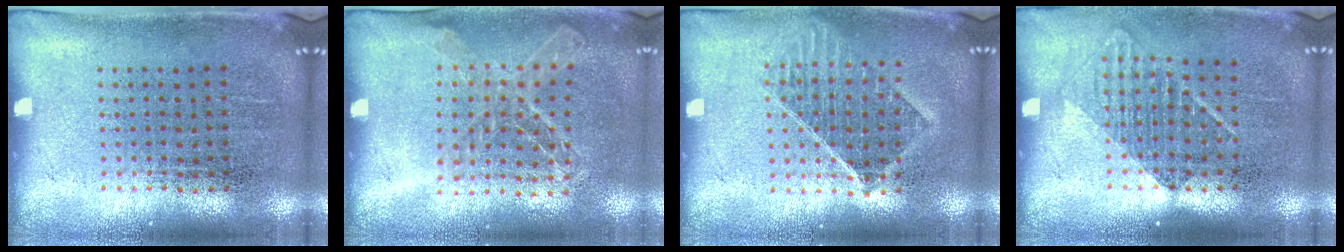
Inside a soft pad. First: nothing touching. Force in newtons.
{"total": 1.1, "press": 1.1, "slide": 0.1}
{"total": 1.4, "press": 1.3, "slide": 0.6}
{"total": 1.3, "press": 1.0, "slide": 0.8}